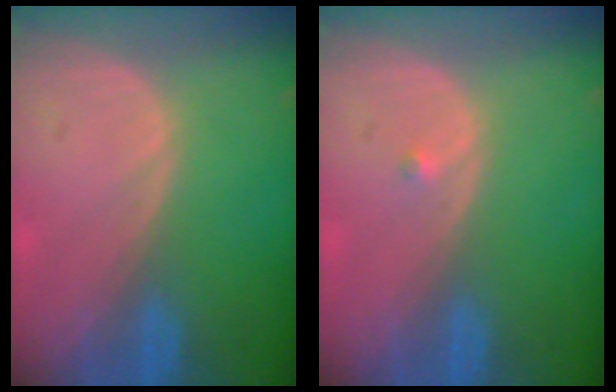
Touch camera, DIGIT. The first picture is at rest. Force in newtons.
{"total": 0.5, "press": 0.4, "slide": 0.3}